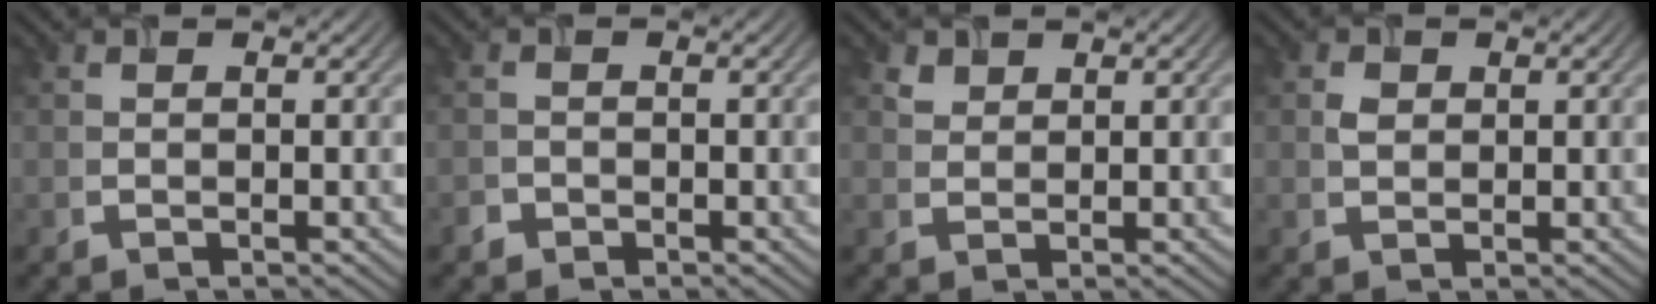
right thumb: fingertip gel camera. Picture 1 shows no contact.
{"total": 1.1, "force": [-0.8, 0.7, 0.1], "torque": [-0.002, 0.000, -0.017]}
{"total": 1.5, "force": [1.1, 0.9, 0.4], "torque": [-0.010, -0.001, 0.023]}
{"total": 1.4, "force": [0.4, 1.1, 0.7], "torque": [-0.016, 0.001, 0.006]}